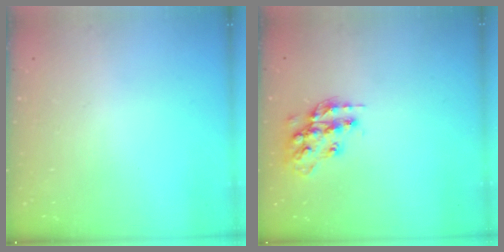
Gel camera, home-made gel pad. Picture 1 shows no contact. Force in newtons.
{"total": 14.0, "press": 14.0, "slide": 0.6}